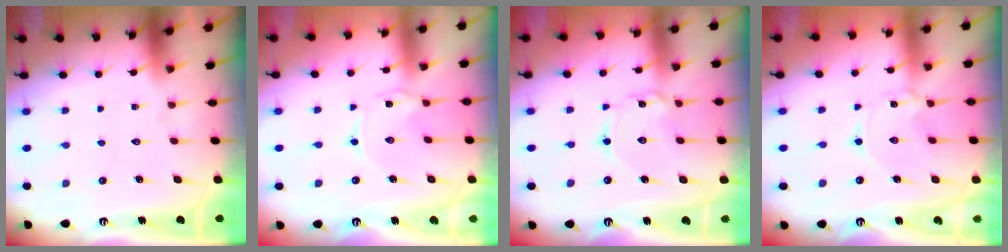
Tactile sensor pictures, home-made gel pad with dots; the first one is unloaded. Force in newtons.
{"total": 1.0, "press": 1.0, "slide": 0.2}
{"total": 1.7, "press": 1.7, "slide": 0.1}
{"total": 0.9, "press": 0.9, "slide": 0.1}